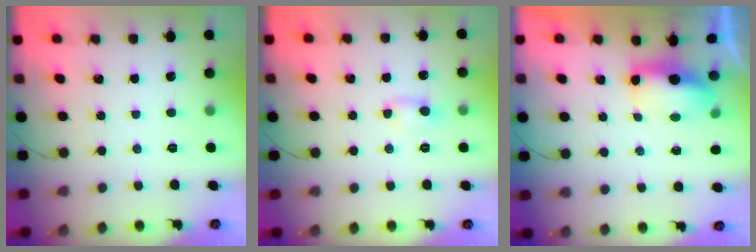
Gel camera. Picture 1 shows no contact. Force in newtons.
{"total": 2.5, "press": 2.4, "slide": 0.8}
{"total": 5.8, "press": 5.8, "slide": 0.4}